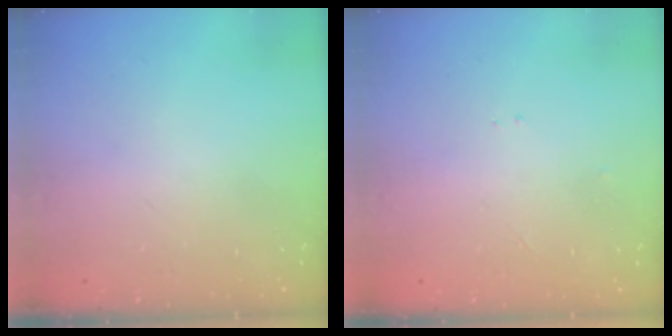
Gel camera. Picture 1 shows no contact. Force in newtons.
{"total": 2.3, "press": 2.3, "slide": 0.3}